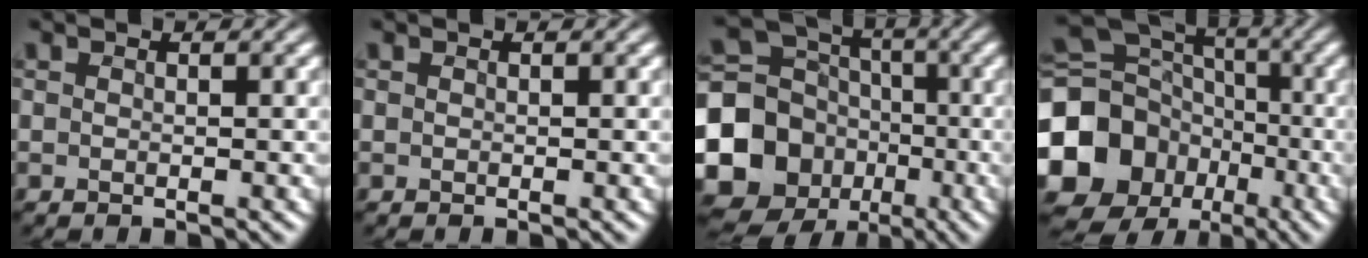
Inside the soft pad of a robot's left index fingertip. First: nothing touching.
{"total": 0.0}
{"total": 15.1, "force": [-4.3, 13.5, 5.1], "torque": [-0.127, -0.032, -0.101]}
{"total": 17.6, "force": [-5.3, 15.4, 6.6], "torque": [-0.155, -0.027, -0.124]}